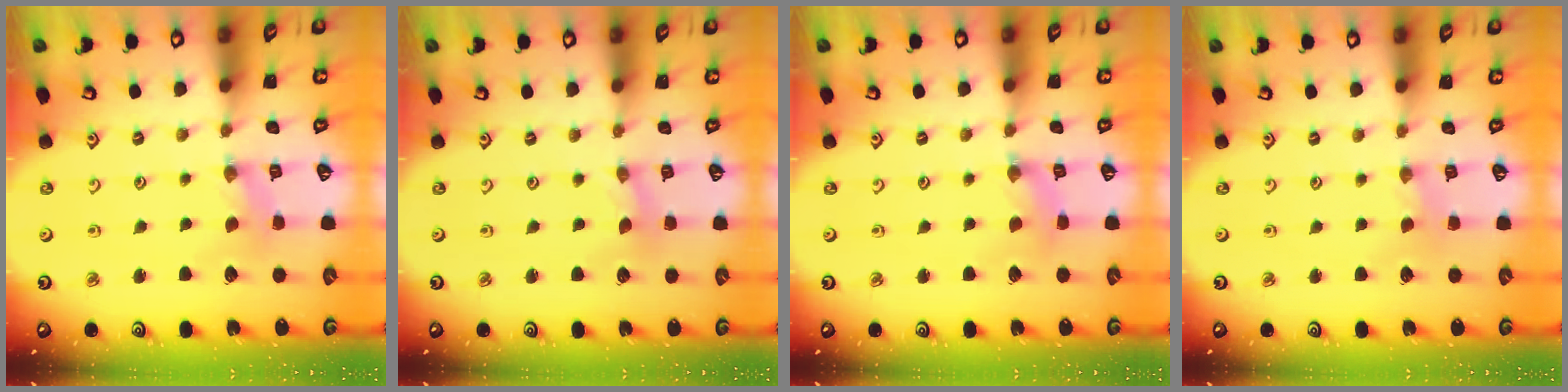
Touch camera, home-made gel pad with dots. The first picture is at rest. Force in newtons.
{"total": 0.0}
{"total": 1.5, "press": 1.5, "slide": 0.4}
{"total": 0.0}